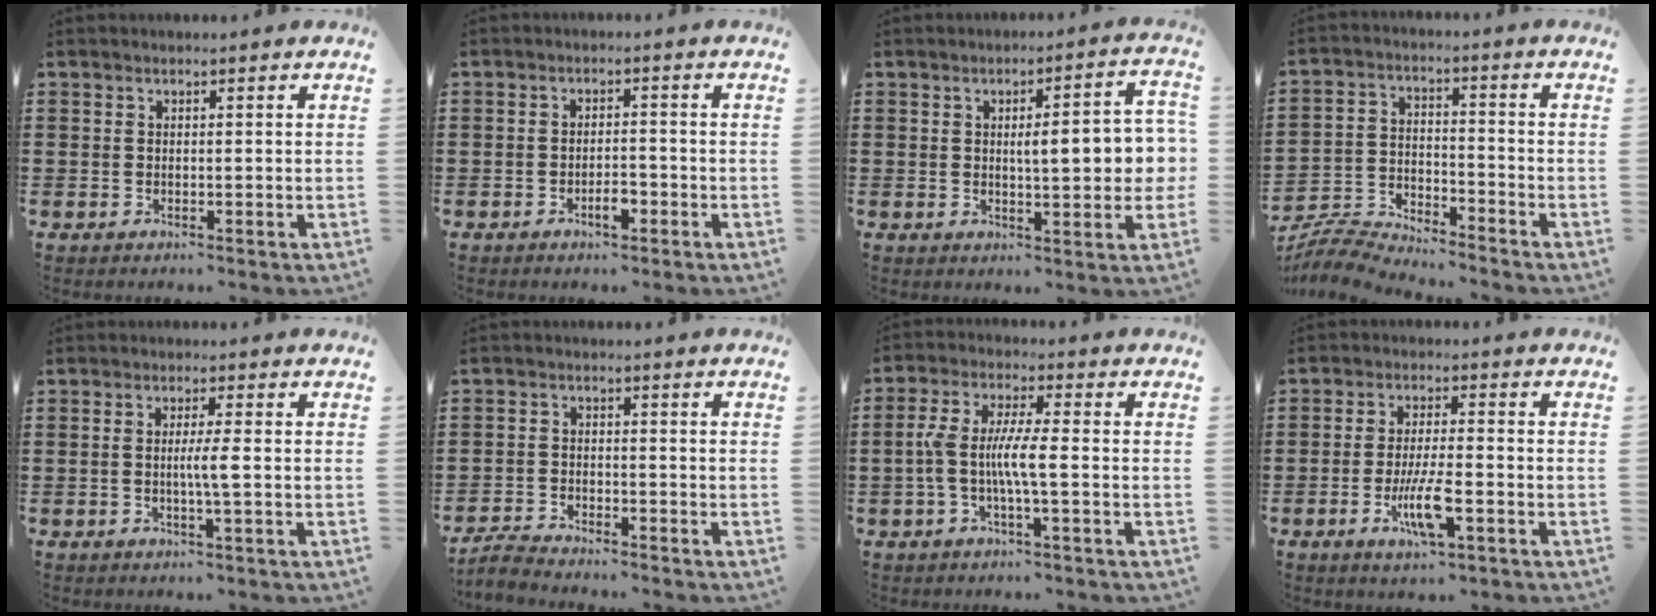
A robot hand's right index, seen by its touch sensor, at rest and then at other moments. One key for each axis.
{"total": 3.0, "fx": -1.6, "fy": 1.0, "fz": 2.3, "tx": -0.041, "ty": 0.001, "tz": -0.028}
{"total": 7.3, "fx": 0.2, "fy": 1.6, "fz": 7.2, "tx": -0.105, "ty": -0.006, "tz": -0.005}
{"total": 6.2, "fx": -6.1, "fy": 0.6, "fz": 0.8, "tx": -0.030, "ty": 0.005, "tz": -0.126}
{"total": 3.1, "fx": -0.2, "fy": -0.2, "fz": 3.1, "tx": -0.064, "ty": -0.012, "tz": -0.008}
{"total": 2.9, "fx": -2.9, "fy": 0.2, "fz": 0.3, "tx": -0.016, "ty": 0.002, "tz": -0.063}
{"total": 6.4, "fx": -1.3, "fy": 1.1, "fz": 6.2, "tx": -0.137, "ty": -0.008, "tz": -0.033}
{"total": 6.7, "fx": -2.6, "fy": 1.5, "fz": 6.0, "tx": -0.123, "ty": -0.013, "tz": -0.048}